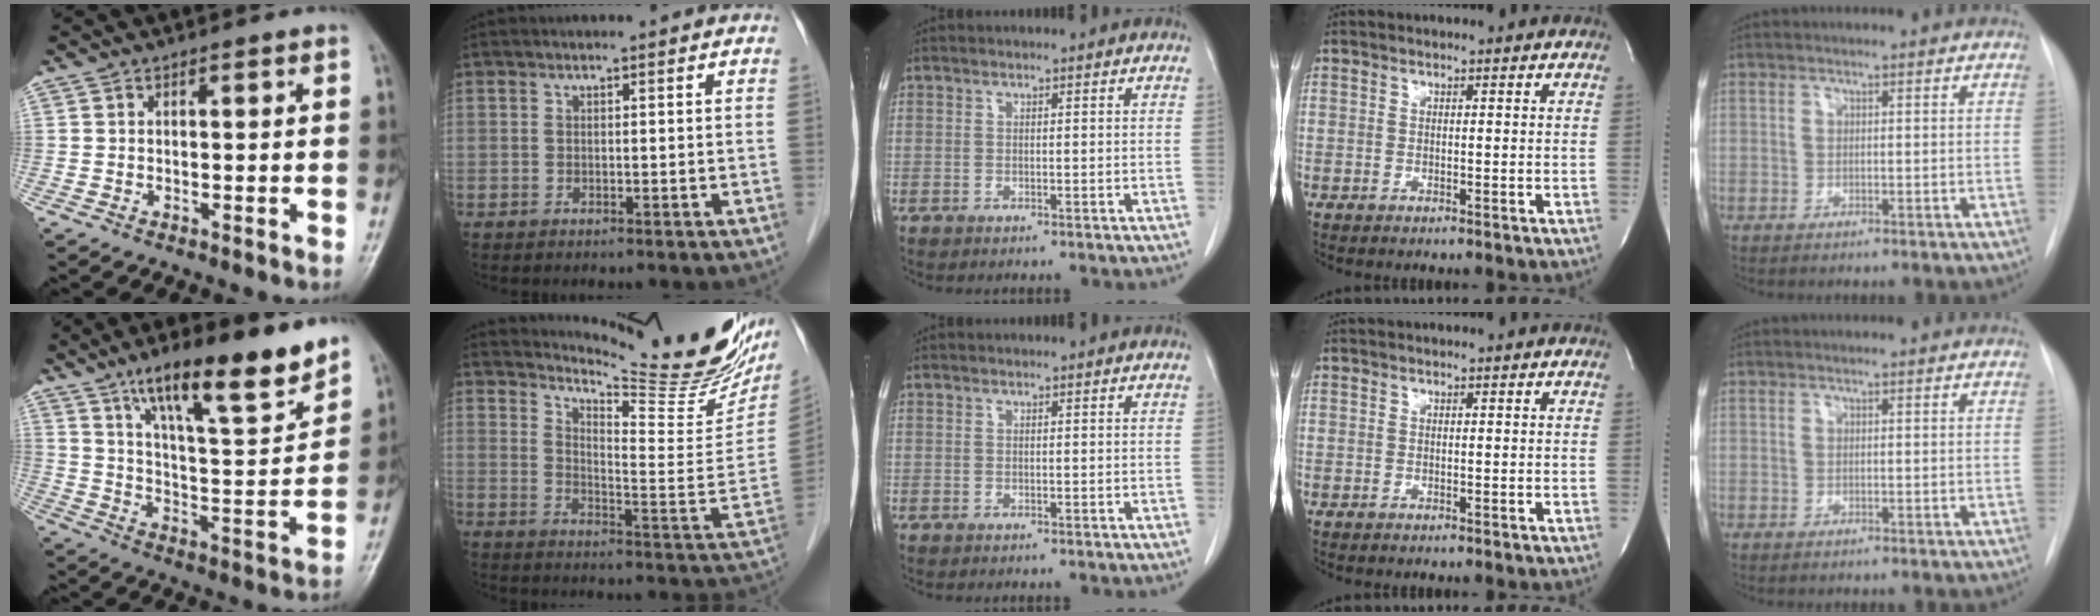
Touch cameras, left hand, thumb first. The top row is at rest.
{"thumb": {"total": 18.1, "force": [12.6, 3.9, 12.5], "torque": [-0.166, -0.070, 0.207]}, "index": {"total": 19.4, "force": [17.6, 1.8, 8.0], "torque": [-0.124, -0.090, 0.225]}}